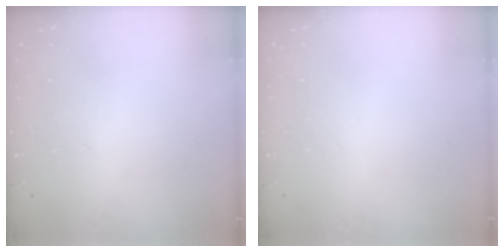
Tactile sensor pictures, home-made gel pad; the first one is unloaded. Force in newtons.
{"total": 0.0}